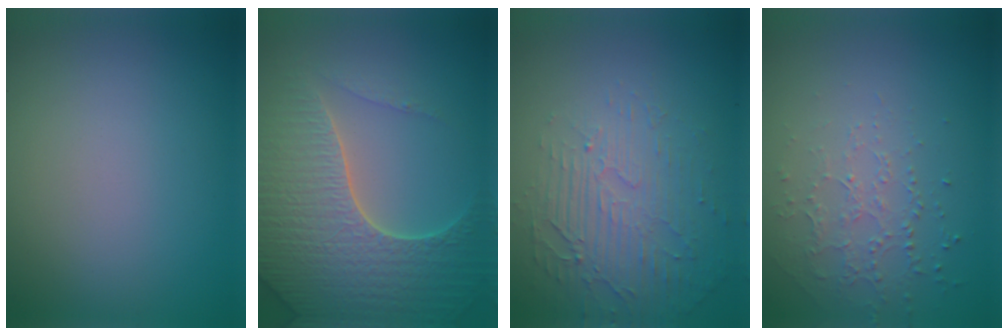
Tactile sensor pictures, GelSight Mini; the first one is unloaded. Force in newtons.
{"total": 7.0, "press": 6.8, "slide": 1.9}
{"total": 5.5, "press": 3.3, "slide": 4.4}
{"total": 1.5, "press": 1.2, "slide": 0.9}